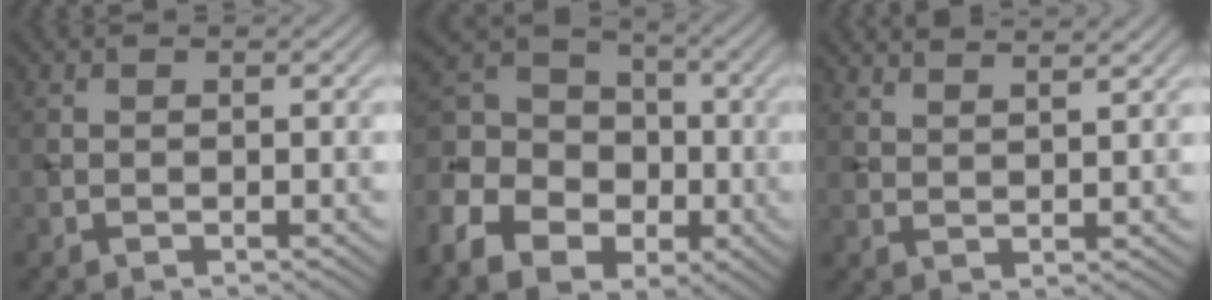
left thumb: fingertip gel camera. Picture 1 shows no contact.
{"total": 12.8, "force": [-5.0, 9.7, 6.8], "torque": [-0.174, -0.036, -0.102]}
{"total": 4.3, "force": [3.6, 0.8, 2.3], "torque": [-0.020, 0.003, 0.051]}